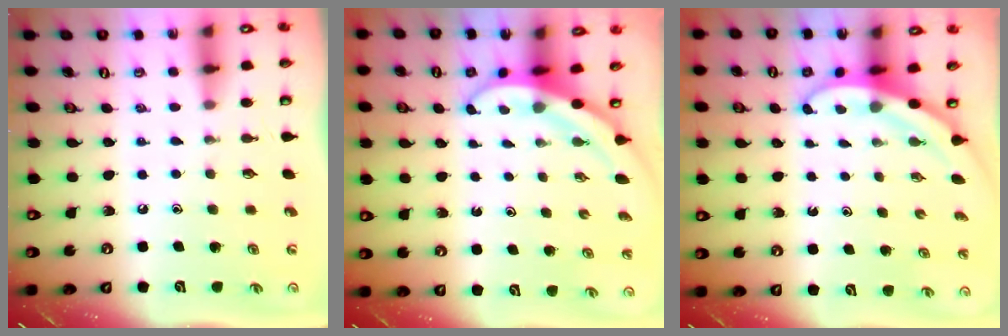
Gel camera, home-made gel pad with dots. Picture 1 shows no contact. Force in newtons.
{"total": 3.7, "press": 3.7, "slide": 0.1}
{"total": 3.6, "press": 3.6, "slide": 0.2}